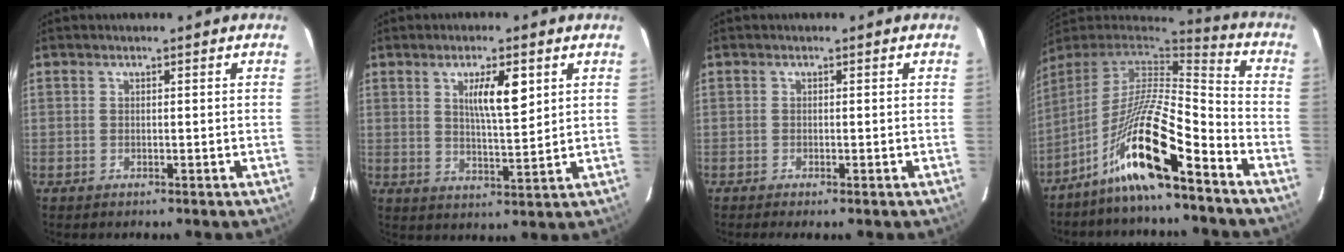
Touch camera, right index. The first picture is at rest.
{"total": 6.8, "force": [2.7, 1.2, 6.1], "torque": [-0.103, -0.003, 0.047]}
{"total": 1.2, "force": [-0.7, 0.1, 1.0], "torque": [-0.019, -0.003, -0.013]}
{"total": 16.7, "force": [-10.6, 1.0, 12.9], "torque": [-0.254, -0.009, -0.194]}